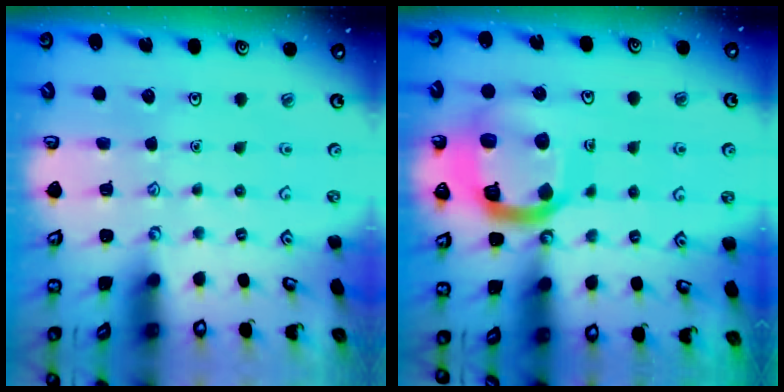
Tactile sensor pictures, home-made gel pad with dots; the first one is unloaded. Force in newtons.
{"total": 18.4, "press": 18.3, "slide": 1.9}